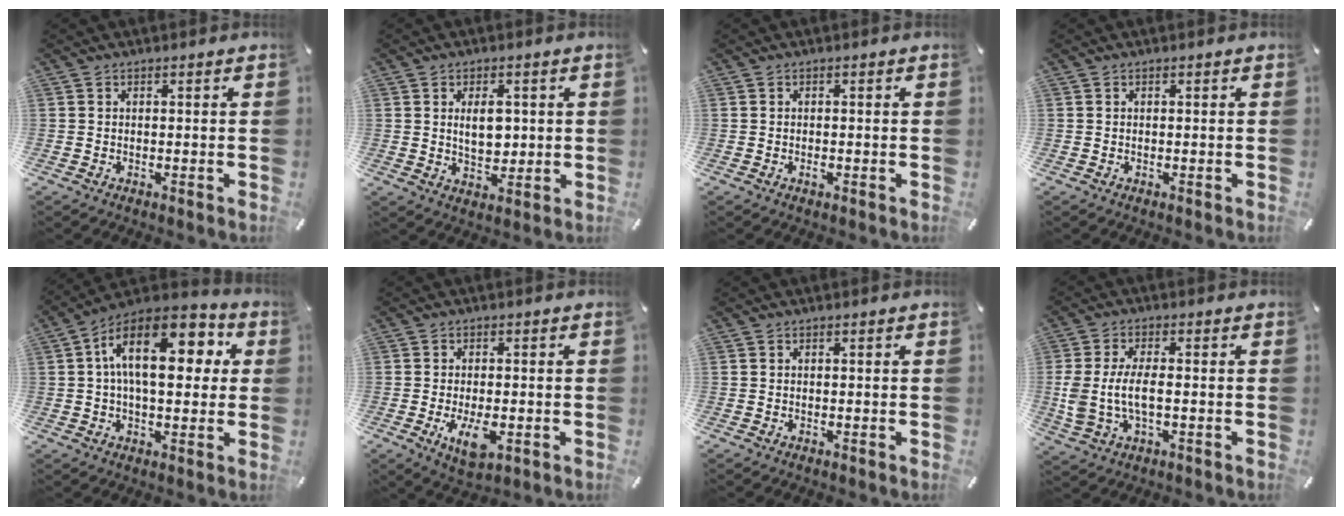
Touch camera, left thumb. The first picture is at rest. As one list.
[{"total": 6.3, "force": [1.1, 4.0, 4.8], "torque": [-0.066, -0.004, 0.013]}, {"total": 0.8, "force": [-0.4, 0.4, 0.6], "torque": [-0.012, -0.004, -0.006]}, {"total": 0.0}, {"total": 17.1, "force": [4.7, 8.9, 13.9], "torque": [-0.228, -0.013, 0.075]}, {"total": 7.0, "force": [-2.1, 3.3, 5.9], "torque": [-0.110, -0.012, -0.039]}, {"total": 0.0}, {"total": 8.2, "force": [-0.8, 3.8, 7.2], "torque": [-0.165, -0.007, -0.018]}]